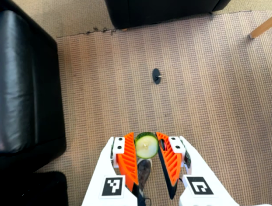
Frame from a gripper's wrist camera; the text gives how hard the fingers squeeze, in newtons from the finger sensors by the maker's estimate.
{"total": 8.4, "left": 8.5, "right": 8.4}